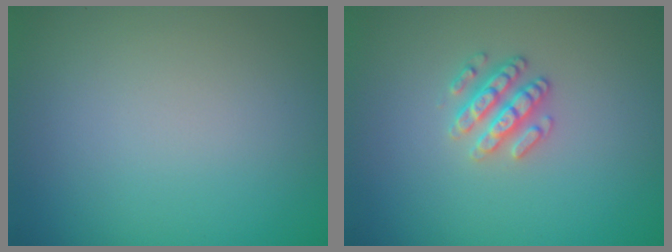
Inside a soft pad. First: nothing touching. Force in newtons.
{"total": 2.5, "press": 2.4, "slide": 0.8}